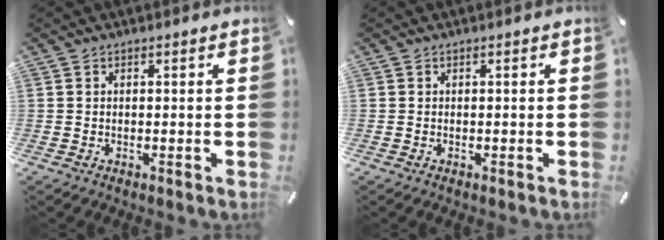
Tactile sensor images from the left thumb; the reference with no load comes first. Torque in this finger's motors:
{"motor_torque": [-0.02, 0.16, -0.09, -0.02, 0.05]}